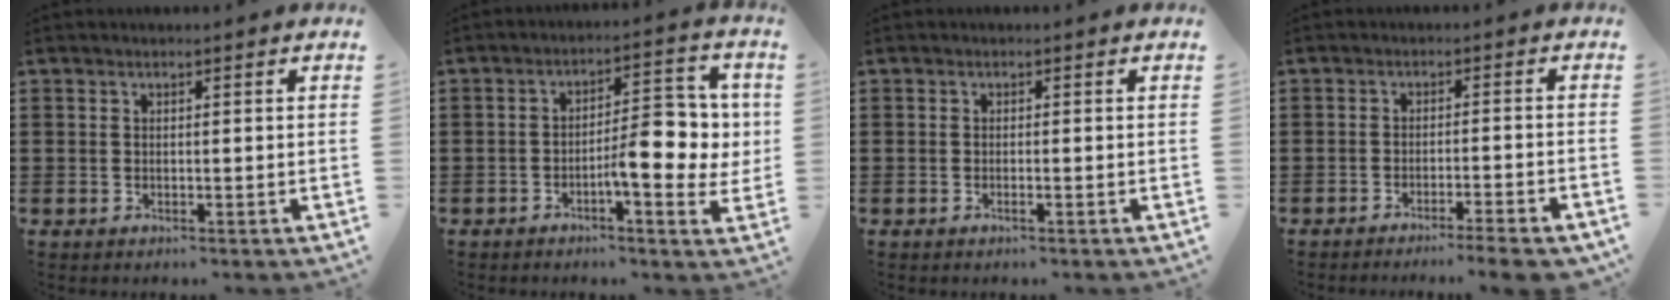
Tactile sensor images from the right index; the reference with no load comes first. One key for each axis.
{"total": 8.6, "fx": -1.1, "fy": 3.1, "fz": 7.9, "tx": -0.096, "ty": -0.006, "tz": -0.025}
{"total": 0.6, "fx": -0.4, "fy": 0.0, "fz": 0.5, "tx": -0.009, "ty": -0.002, "tz": -0.007}
{"total": 3.4, "fx": -3.0, "fy": -0.3, "fz": 1.7, "tx": -0.027, "ty": -0.007, "tz": -0.057}